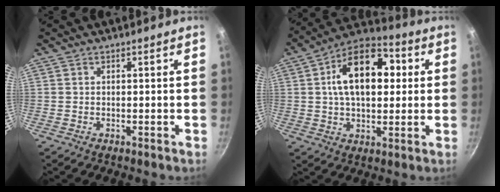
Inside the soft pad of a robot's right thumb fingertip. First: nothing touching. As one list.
[{"total": 16.8, "force": [3.1, 9.9, 13.1], "torque": [-0.187, 0.019, 0.043]}]